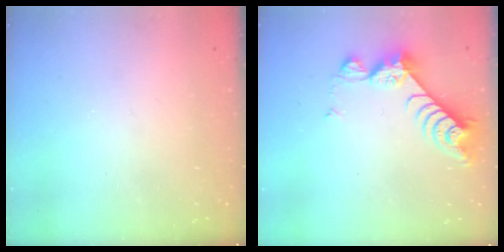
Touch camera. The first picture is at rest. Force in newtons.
{"total": 8.6, "press": 8.5, "slide": 0.7}